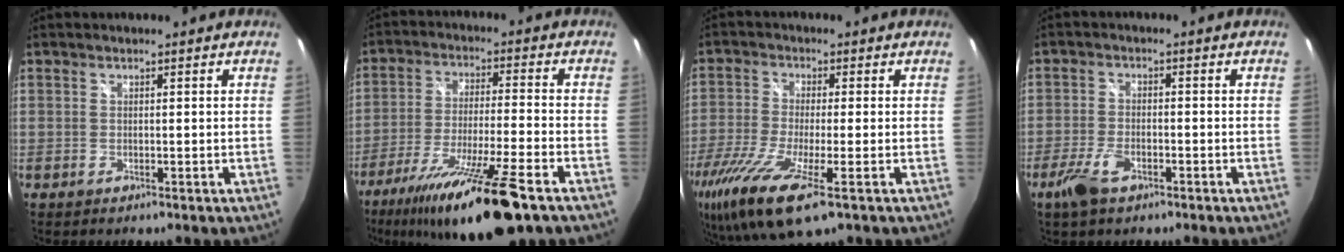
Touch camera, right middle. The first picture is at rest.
{"total": 19.1, "force": [-13.1, 1.3, 13.8], "torque": [-0.258, -0.044, -0.222]}
{"total": 15.5, "force": [-8.3, 2.9, 12.8], "torque": [-0.271, -0.062, -0.155]}
{"total": 5.8, "force": [-3.5, 2.6, 3.8], "torque": [-0.096, -0.007, -0.066]}